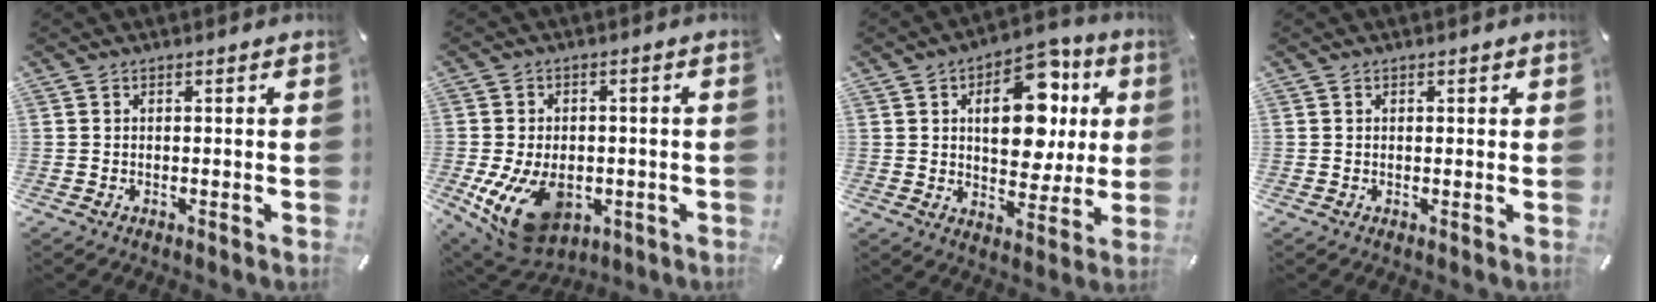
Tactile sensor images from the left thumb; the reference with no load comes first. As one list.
[{"total": 14.2, "force": [-4.2, 9.6, 9.7], "torque": [-0.186, 0.015, -0.065]}, {"total": 17.4, "force": [5.0, 10.7, 12.8], "torque": [-0.165, -0.011, 0.082]}, {"total": 0.6, "force": [0.1, 0.6, 0.3], "torque": [0.002, 0.001, 0.000]}]